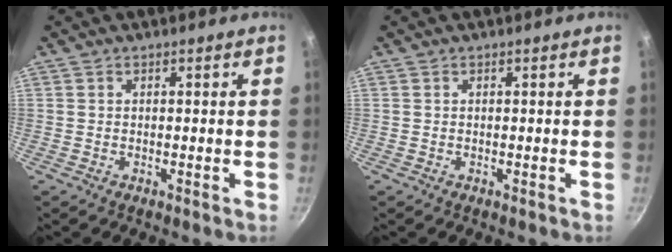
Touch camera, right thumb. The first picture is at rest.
{"total": 0.0}